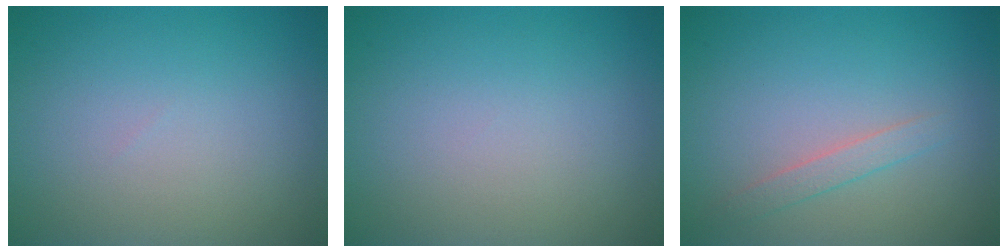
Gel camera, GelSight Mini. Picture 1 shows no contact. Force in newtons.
{"total": 0.0}
{"total": 1.4, "press": 1.4, "slide": 0.0}